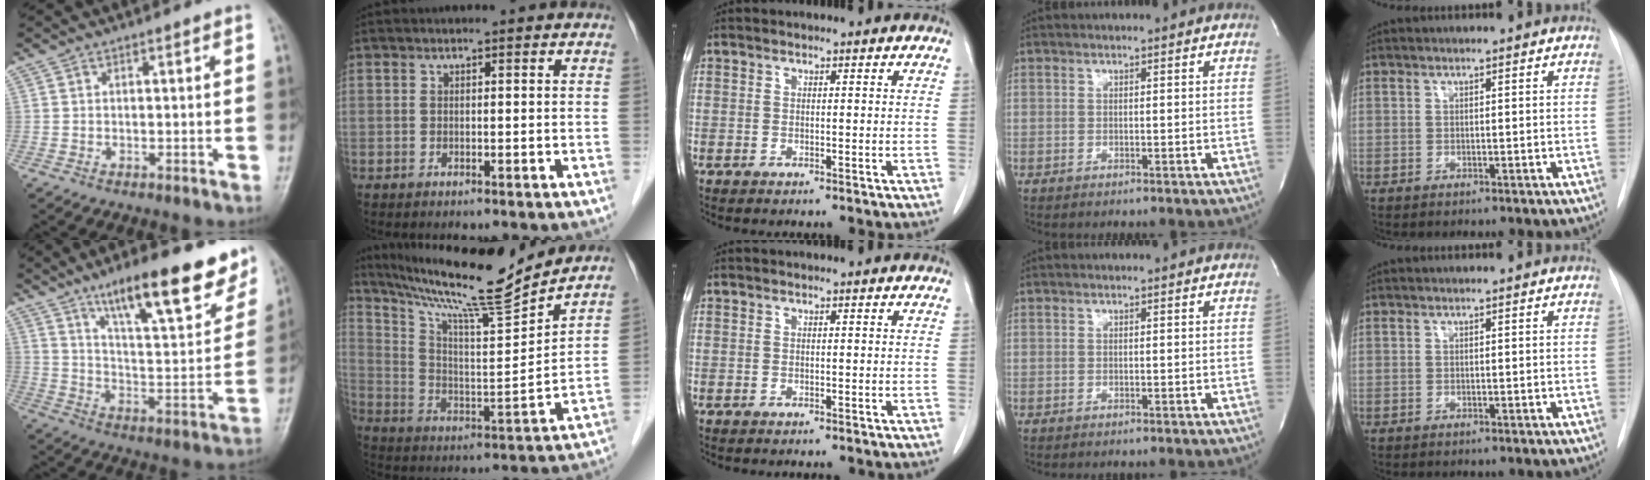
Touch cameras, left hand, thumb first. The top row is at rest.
{"thumb": {"total": 19.4, "force": [13.1, 4.9, 13.4], "torque": [-0.165, -0.062, 0.209]}, "index": {"total": 16.8, "force": [15.3, -1.4, 6.8], "torque": [-0.128, -0.026, 0.256]}}